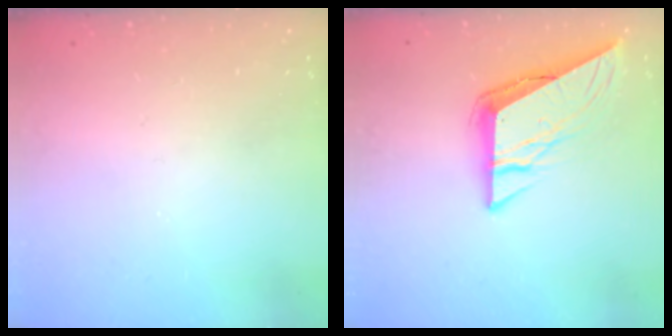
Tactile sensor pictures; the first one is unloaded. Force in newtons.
{"total": 9.8, "press": 9.8, "slide": 0.6}